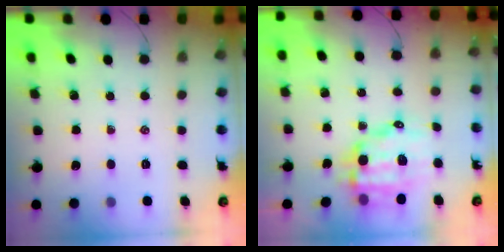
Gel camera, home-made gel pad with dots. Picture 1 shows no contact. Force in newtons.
{"total": 11.9, "press": 11.6, "slide": 2.7}